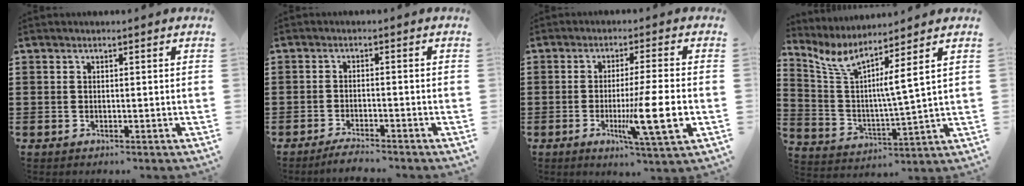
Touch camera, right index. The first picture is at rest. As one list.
[{"total": 2.3, "force": [-2.2, -0.2, 0.6], "torque": [-0.013, 0.001, -0.044]}, {"total": 10.0, "force": [-2.3, 0.5, 9.7], "torque": [-0.171, -0.017, -0.041]}, {"total": 5.7, "force": [3.2, -0.1, 4.8], "torque": [-0.113, -0.031, 0.043]}]